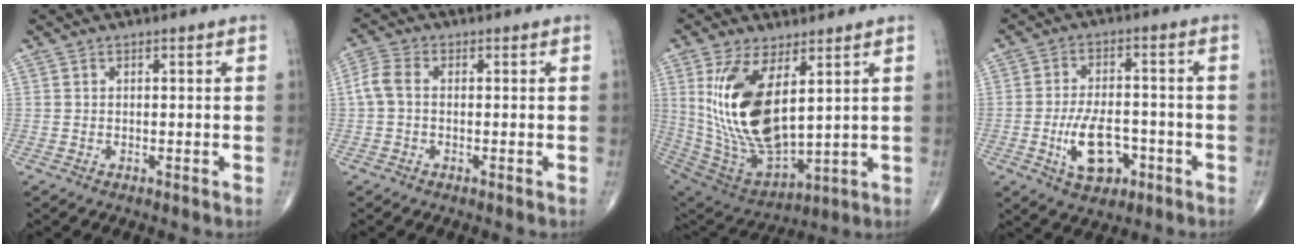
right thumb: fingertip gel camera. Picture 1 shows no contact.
{"total": 4.0, "force": [-0.1, 2.6, 3.1], "torque": [-0.075, 0.011, -0.011]}
{"total": 19.4, "force": [5.3, 8.9, 16.4], "torque": [-0.320, -0.031, 0.122]}
{"total": 9.9, "force": [-3.4, 5.5, 7.4], "torque": [-0.117, 0.017, -0.053]}